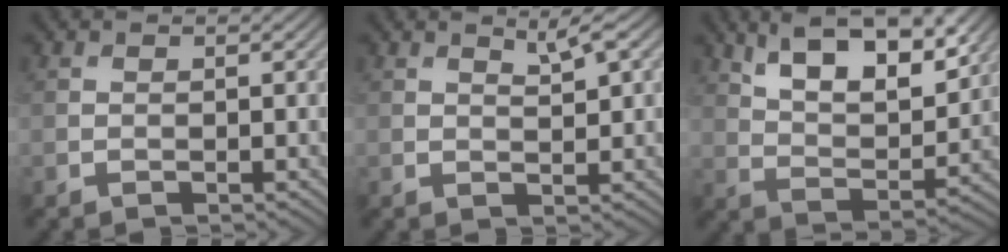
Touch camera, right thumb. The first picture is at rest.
{"total": 2.5, "force": [1.5, 0.3, 1.9], "torque": [-0.036, -0.001, 0.028]}
{"total": 13.5, "force": [8.0, 5.3, 9.6], "torque": [-0.158, 0.005, 0.131]}